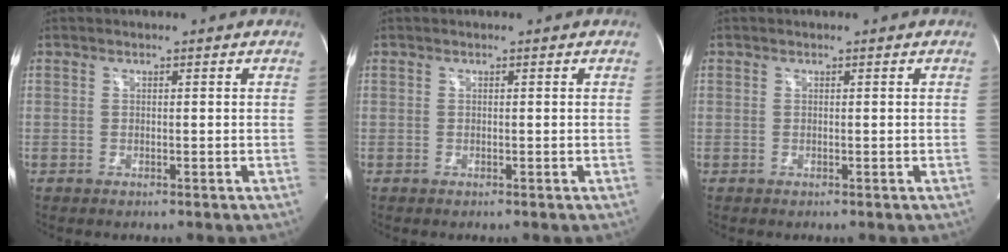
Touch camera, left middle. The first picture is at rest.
{"total": 0.0}
{"total": 0.0}